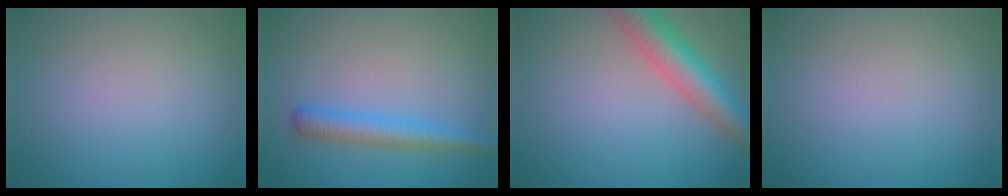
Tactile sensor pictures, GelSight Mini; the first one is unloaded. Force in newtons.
{"total": 3.0, "press": 3.0, "slide": 0.2}
{"total": 6.2, "press": 6.2, "slide": 0.3}
{"total": 0.0}